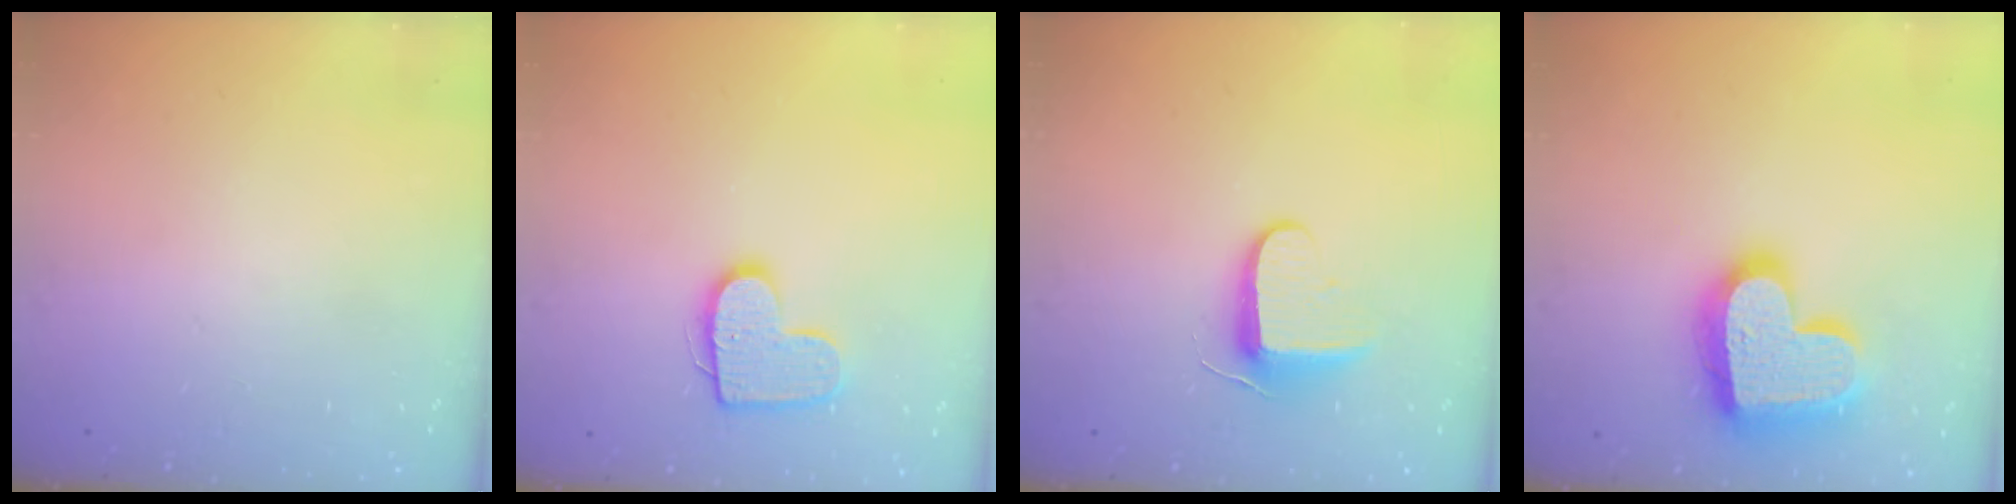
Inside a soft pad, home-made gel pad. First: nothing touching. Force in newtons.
{"total": 11.8, "press": 11.8, "slide": 0.6}
{"total": 9.3, "press": 9.2, "slide": 1.5}
{"total": 21.7, "press": 21.6, "slide": 1.5}